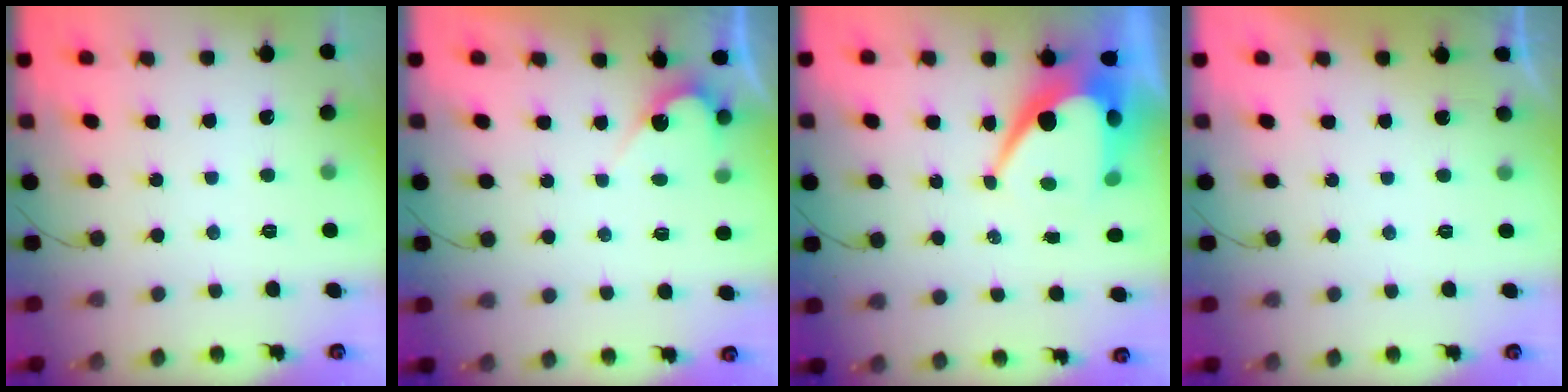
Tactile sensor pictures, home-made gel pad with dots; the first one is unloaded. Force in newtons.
{"total": 3.7, "press": 3.7, "slide": 0.2}
{"total": 10.9, "press": 10.9, "slide": 0.9}
{"total": 1.0, "press": 0.9, "slide": 0.3}